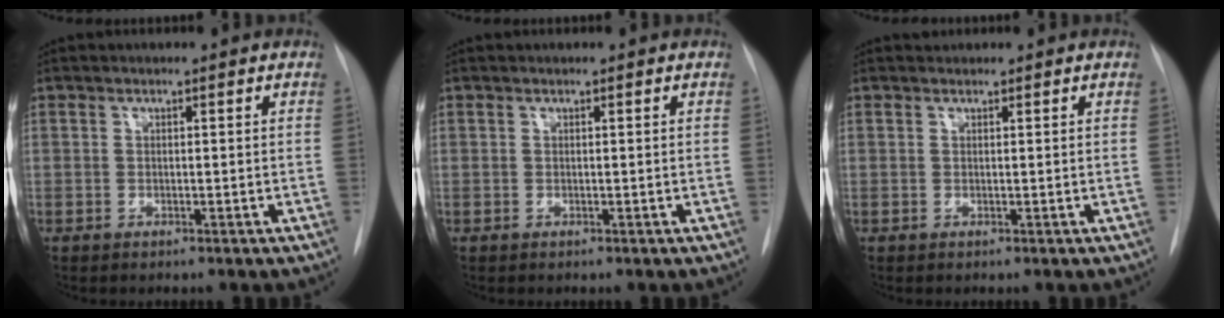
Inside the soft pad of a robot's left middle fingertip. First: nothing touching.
{"total": 0.0}
{"total": 0.6, "force": [0.6, 0.2, -0.1], "torque": [-0.007, 0.009, 0.011]}